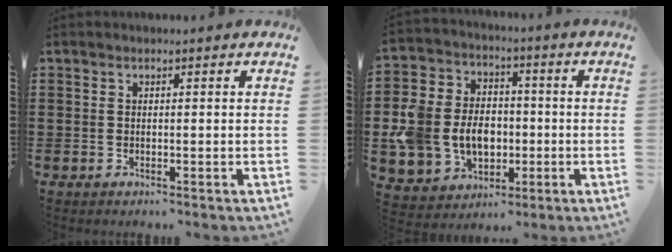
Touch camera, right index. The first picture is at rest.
{"total": 10.0, "force": [-1.5, 8.6, 4.9], "torque": [-0.140, 0.021, -0.022]}